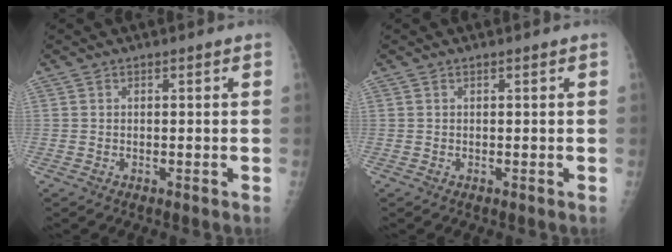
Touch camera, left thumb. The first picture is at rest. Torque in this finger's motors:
{"motor_torque": [0.00, 0.00, 0.02, 0.02, 0.00]}